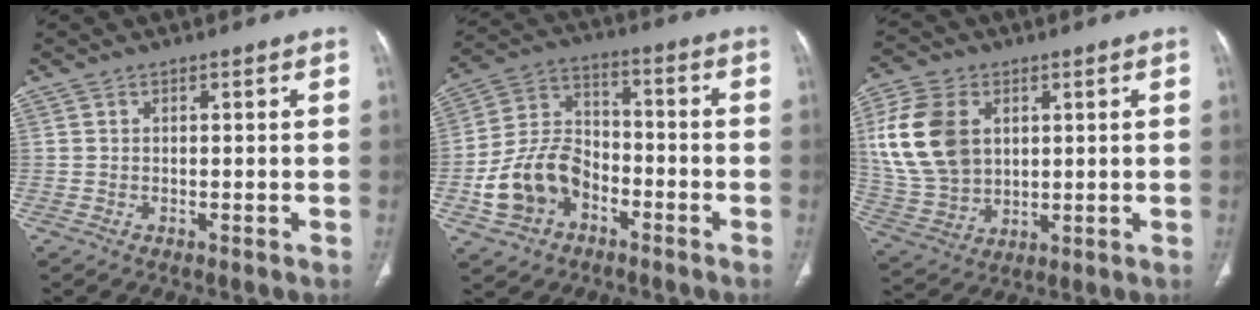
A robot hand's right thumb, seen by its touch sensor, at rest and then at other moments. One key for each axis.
{"total": 13.3, "fx": -5.3, "fy": 9.7, "fz": 7.5, "tx": -0.129, "ty": 0.041, "tz": -0.098}
{"total": 16.2, "fx": 3.9, "fy": 11.5, "fz": 10.7, "tx": -0.210, "ty": -0.004, "tz": 0.084}